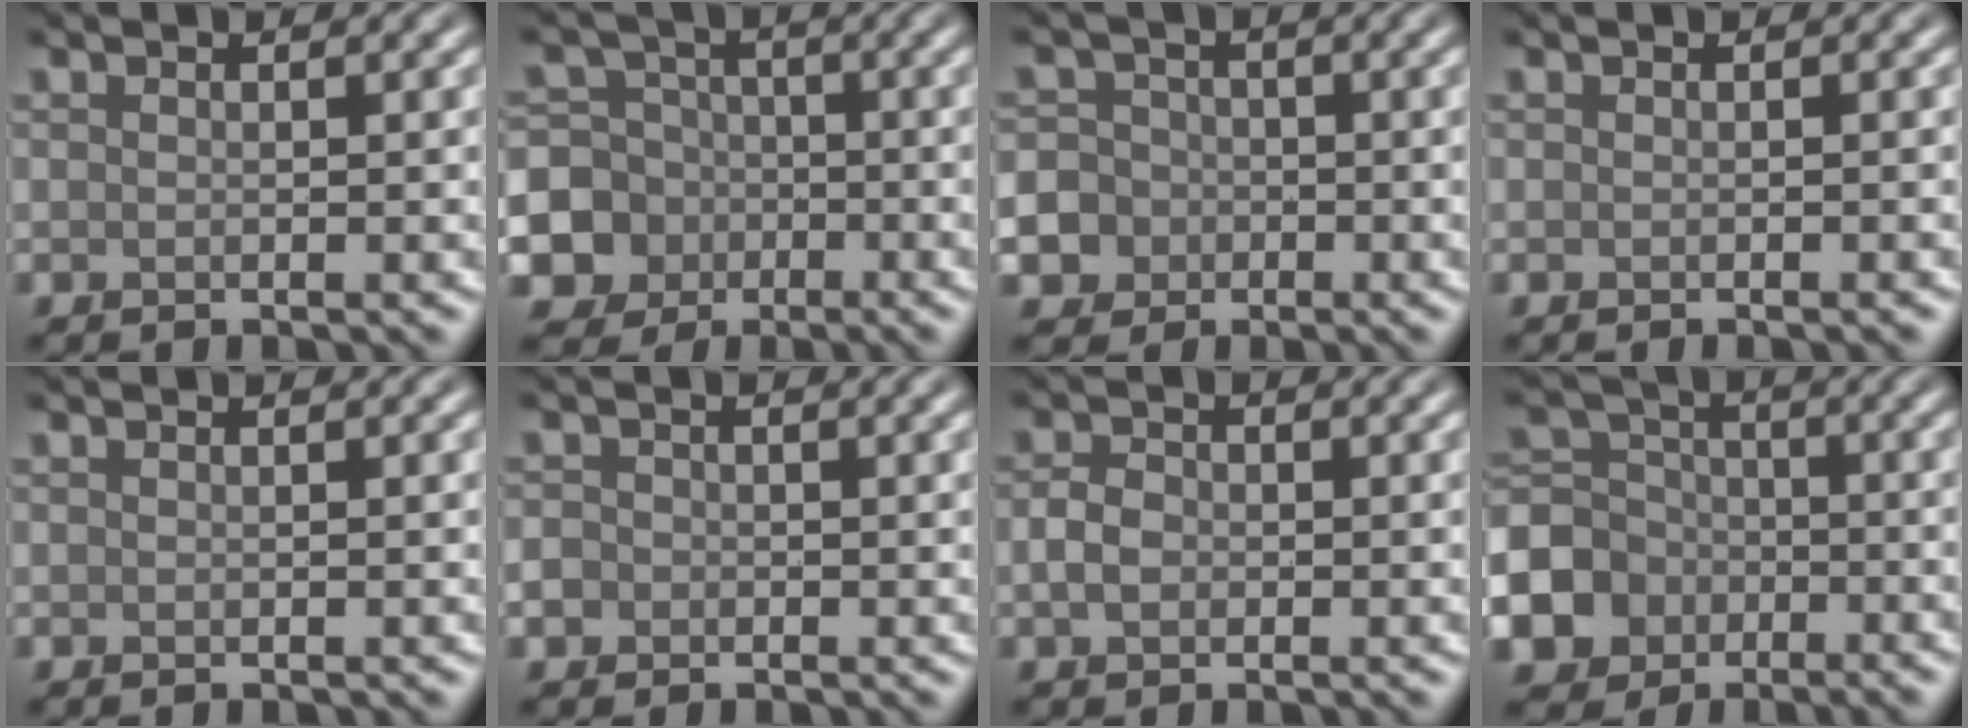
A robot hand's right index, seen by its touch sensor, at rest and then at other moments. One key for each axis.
{"total": 10.2, "fx": -3.4, "fy": 9.5, "fz": 2.0, "tx": -0.064, "ty": -0.022, "tz": -0.078}
{"total": 10.8, "fx": -4.6, "fy": 9.5, "fz": 2.3, "tx": -0.063, "ty": -0.025, "tz": -0.113}
{"total": 0.6, "fx": -0.4, "fy": 0.1, "fz": 0.4, "tx": -0.002, "ty": -0.002, "tz": -0.006}
{"total": 0.0}
{"total": 2.5, "fx": -0.9, "fy": 2.2, "fz": 0.7, "tx": -0.005, "ty": 0.002, "tz": -0.026}
{"total": 2.1, "fx": -0.4, "fy": 1.6, "fz": 1.3, "tx": -0.026, "ty": 0.000, "tz": -0.015}
{"total": 10.2, "fx": -4.9, "fy": 8.6, "fz": 2.5, "tx": -0.065, "ty": -0.034, "tz": -0.110}